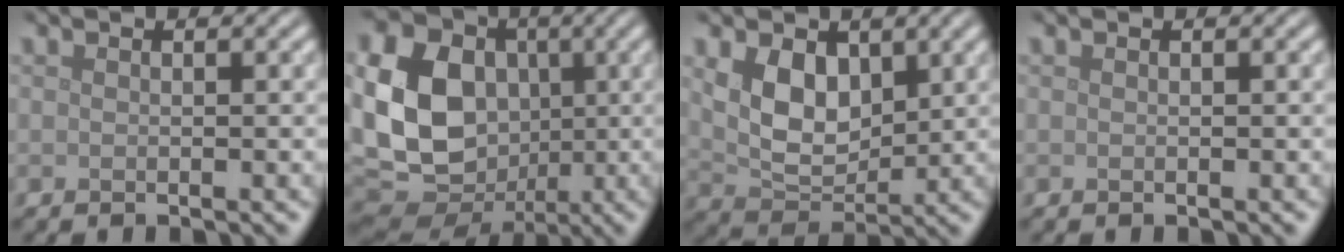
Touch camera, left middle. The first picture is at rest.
{"total": 16.6, "force": [0.4, 13.5, 9.6], "torque": [-0.217, -0.004, -0.004]}
{"total": 5.3, "force": [1.7, 3.4, 3.7], "torque": [-0.078, -0.010, 0.036]}
{"total": 0.0}